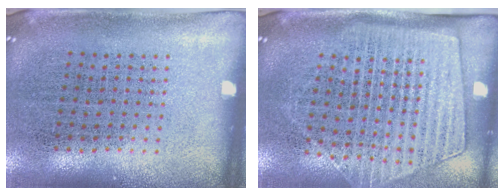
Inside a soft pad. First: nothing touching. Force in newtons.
{"total": 1.9, "press": 1.6, "slide": 1.0}